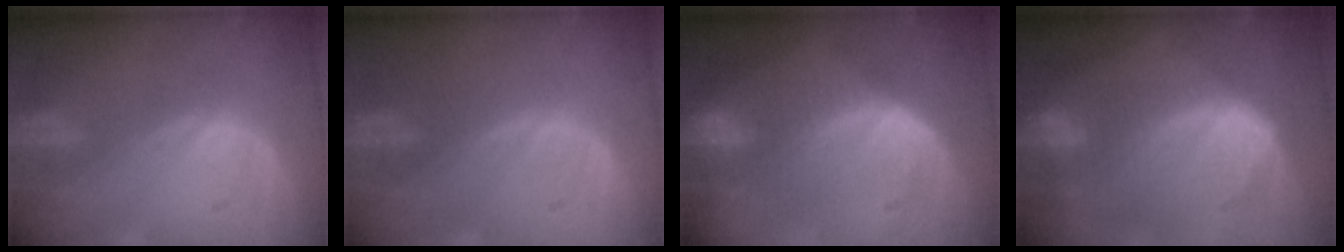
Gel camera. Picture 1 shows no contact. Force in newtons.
{"total": 0.0}
{"total": 7.7, "press": 7.4, "slide": 2.2}
{"total": 10.5, "press": 9.1, "slide": 5.3}